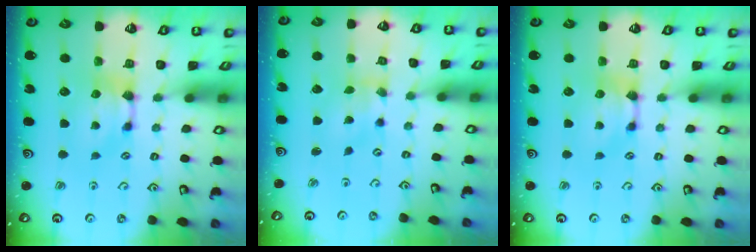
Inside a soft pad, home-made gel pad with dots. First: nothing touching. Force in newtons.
{"total": 1.3, "press": 0.7, "slide": 1.1}
{"total": 0.0}